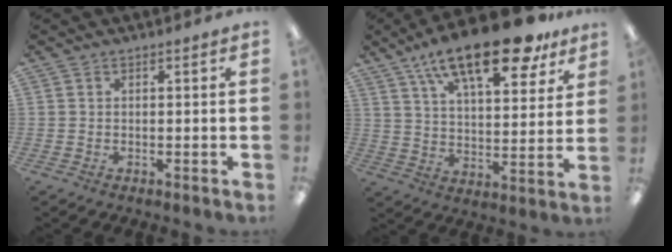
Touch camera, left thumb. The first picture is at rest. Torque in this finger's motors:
{"motor_torque": [0.55, 0.49, 1.73, -1.05, 0.16]}